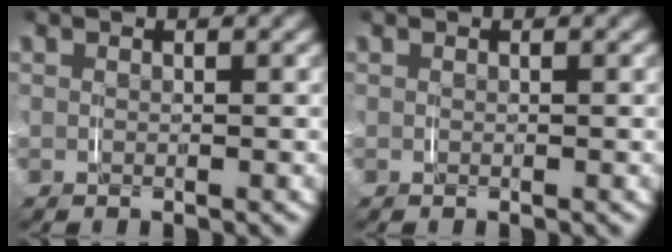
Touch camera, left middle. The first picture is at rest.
{"total": 0.0}